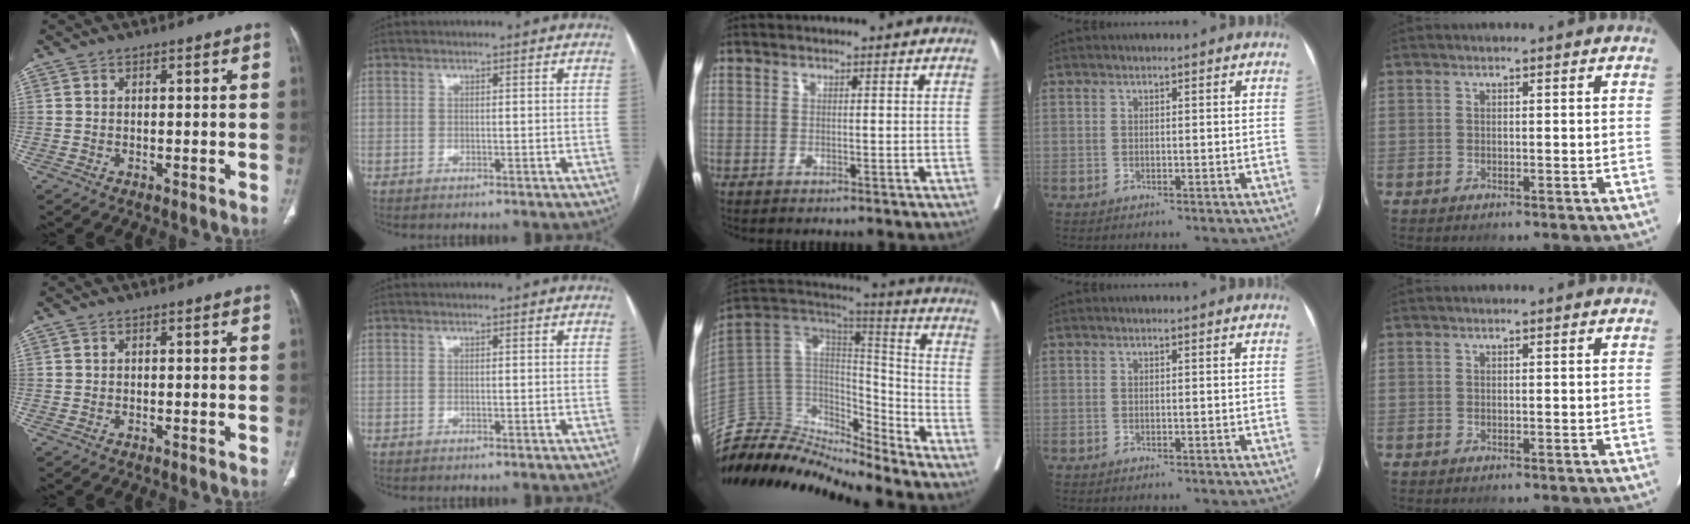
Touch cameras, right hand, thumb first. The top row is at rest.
{"middle": {"total": 19.5, "force": [-18.7, 4.3, 3.4], "torque": [-0.064, 0.077, -0.319]}}